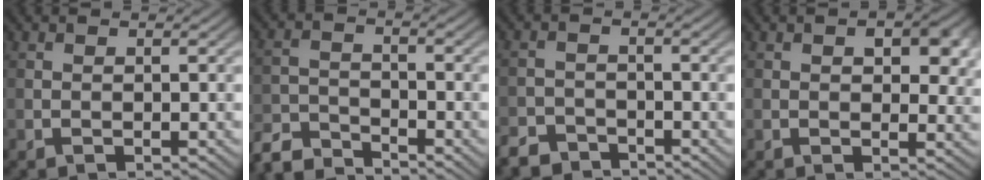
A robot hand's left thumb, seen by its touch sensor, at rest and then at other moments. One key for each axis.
{"total": 5.8, "fx": -5.4, "fy": 1.2, "fz": 1.6, "tx": -0.035, "ty": -0.011, "tz": -0.117}
{"total": 3.8, "fx": -3.4, "fy": 1.4, "fz": 0.9, "tx": -0.013, "ty": -0.004, "tz": -0.071}
{"total": 5.1, "fx": 1.7, "fy": 2.9, "fz": 3.9, "tx": -0.048, "ty": -0.003, "tz": 0.023}